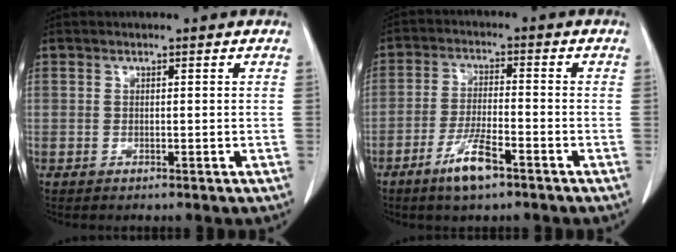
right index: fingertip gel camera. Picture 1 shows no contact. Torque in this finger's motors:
{"motor_torque": [0.69, -0.60, 0.15, 0.05]}